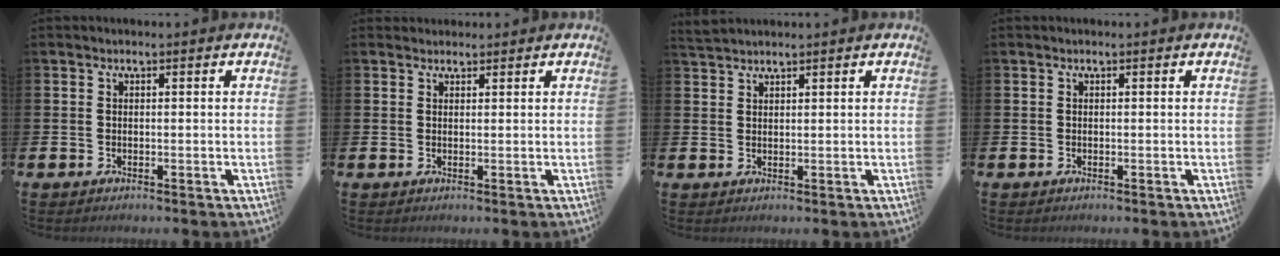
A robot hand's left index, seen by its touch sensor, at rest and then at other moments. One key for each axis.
{"total": 1.4, "fx": 1.3, "fy": 0.5, "fz": -0.1, "tx": 0.010, "ty": 0.000, "tz": 0.023}
{"total": 1.9, "fx": 1.8, "fy": 0.3, "fz": 0.2, "tx": -0.008, "ty": -0.002, "tz": 0.035}
{"total": 0.0}